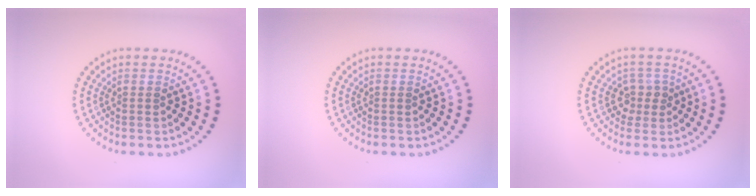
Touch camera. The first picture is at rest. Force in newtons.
{"total": 0.0}
{"total": 1.7, "press": 1.3, "slide": 1.0}